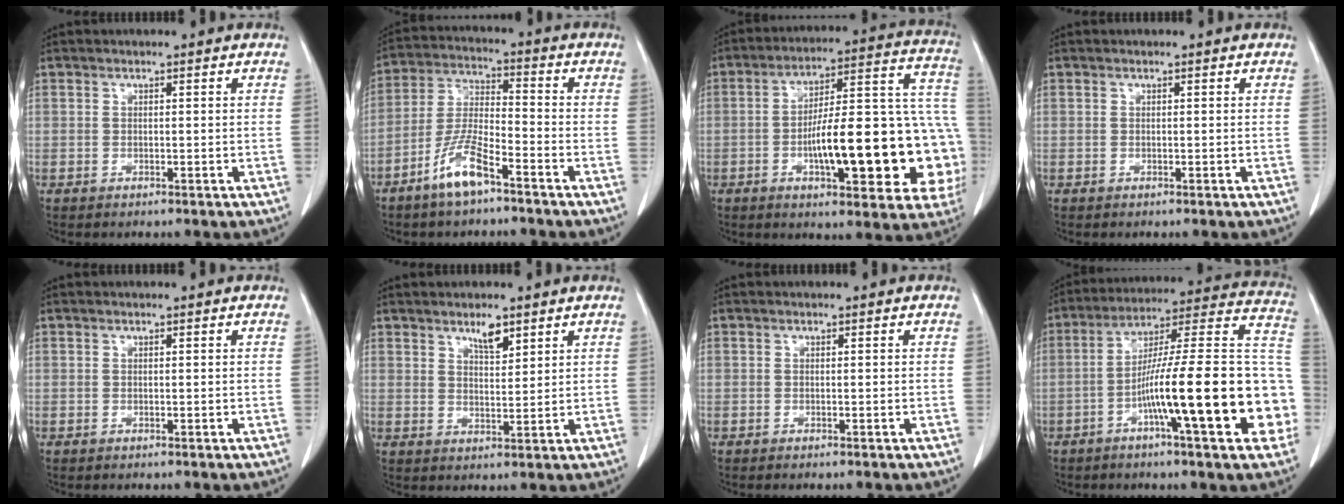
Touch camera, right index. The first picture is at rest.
{"total": 8.6, "force": [-5.5, 1.8, 6.4], "torque": [-0.140, -0.008, -0.108]}
{"total": 24.9, "force": [-5.6, 6.1, 23.5], "torque": [-0.246, 0.037, -0.066]}
{"total": 0.0}
{"total": 0.0}
{"total": 3.6, "force": [2.6, 1.0, 2.3], "torque": [-0.039, -0.003, 0.046]}
{"total": 0.0}
{"total": 23.1, "force": [-6.5, 2.5, 22.0], "torque": [-0.256, 0.028, -0.100]}